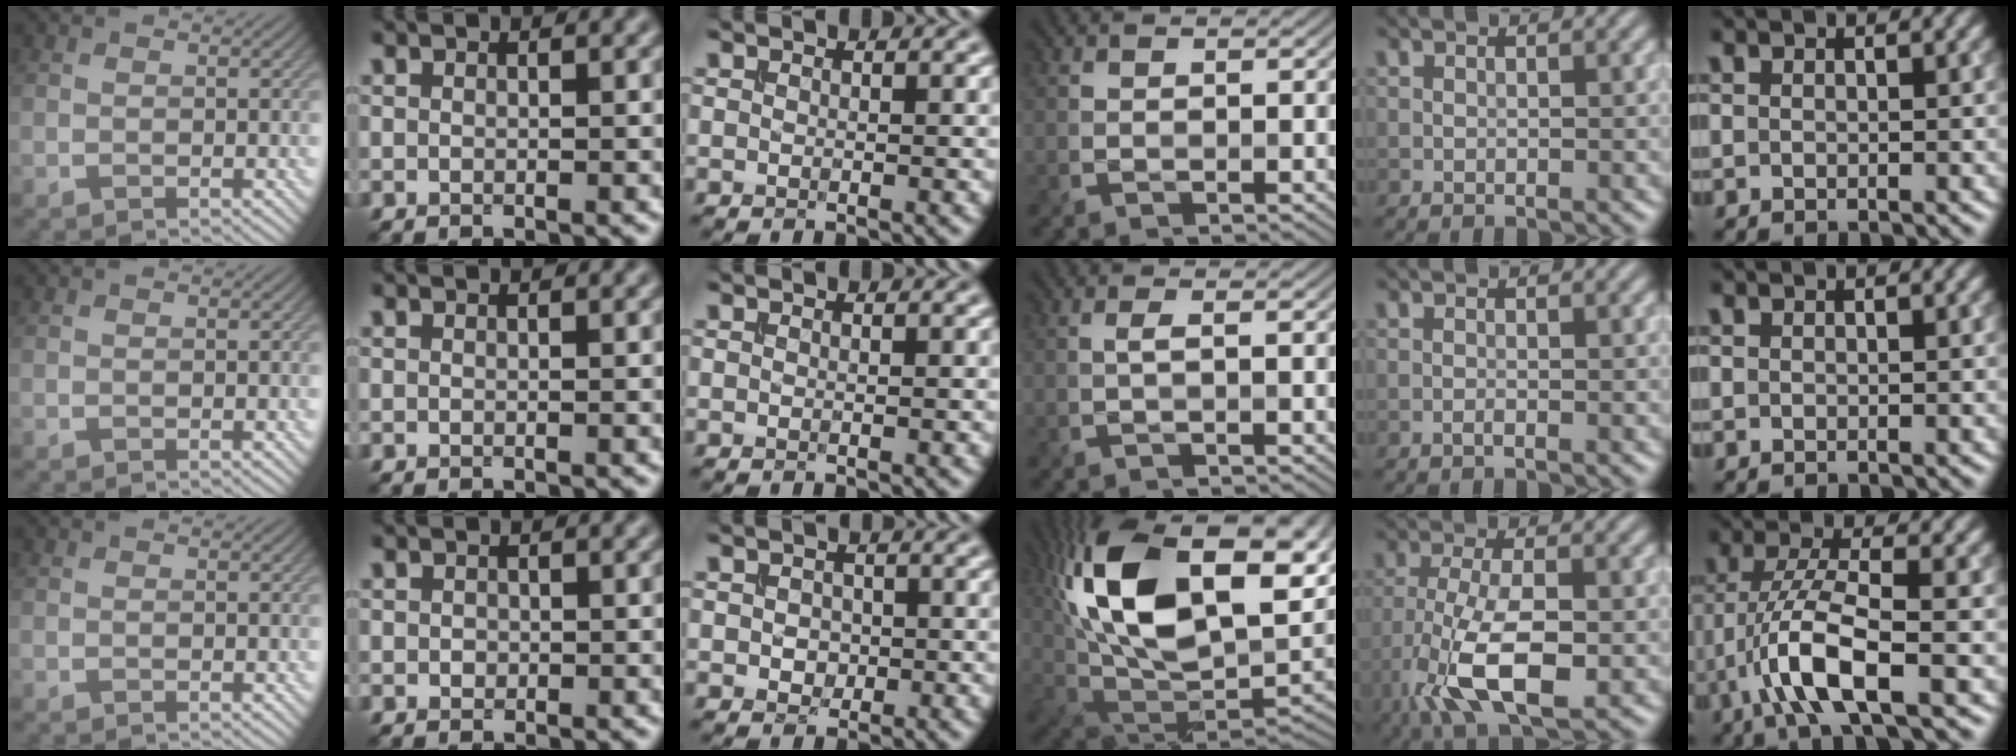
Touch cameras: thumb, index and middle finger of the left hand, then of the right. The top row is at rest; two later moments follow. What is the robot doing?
{"motion": "insert", "object": "drawer"}